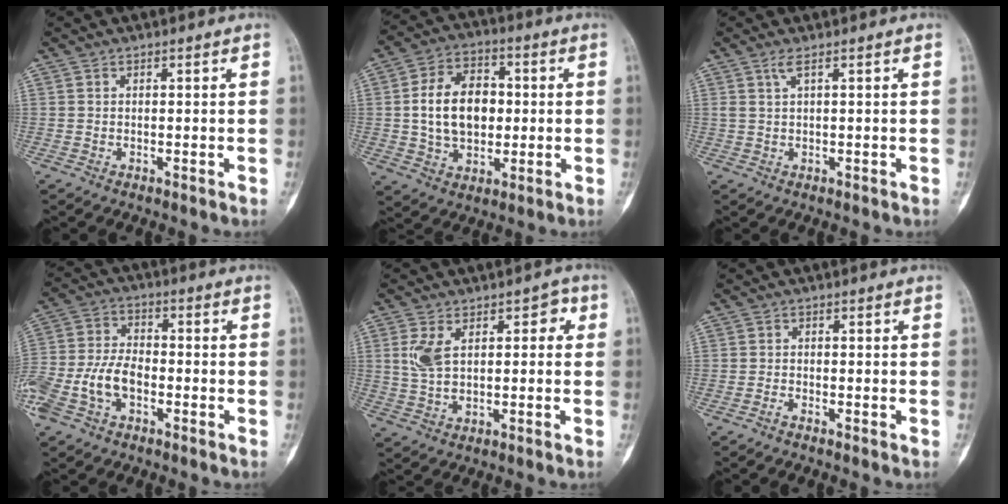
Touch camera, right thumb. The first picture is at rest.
{"total": 13.4, "force": [0.7, 9.2, 9.7], "torque": [-0.142, 0.012, 0.012]}
{"total": 1.7, "force": [0.9, -0.1, 1.5], "torque": [-0.041, 0.000, 0.024]}
{"total": 11.6, "force": [-4.2, 7.0, 8.3], "torque": [-0.182, 0.029, -0.083]}
{"total": 7.9, "force": [1.8, 4.6, 6.1], "torque": [-0.091, 0.004, 0.034]}
{"total": 1.1, "force": [-0.9, 0.3, 0.5], "torque": [-0.012, 0.002, -0.020]}